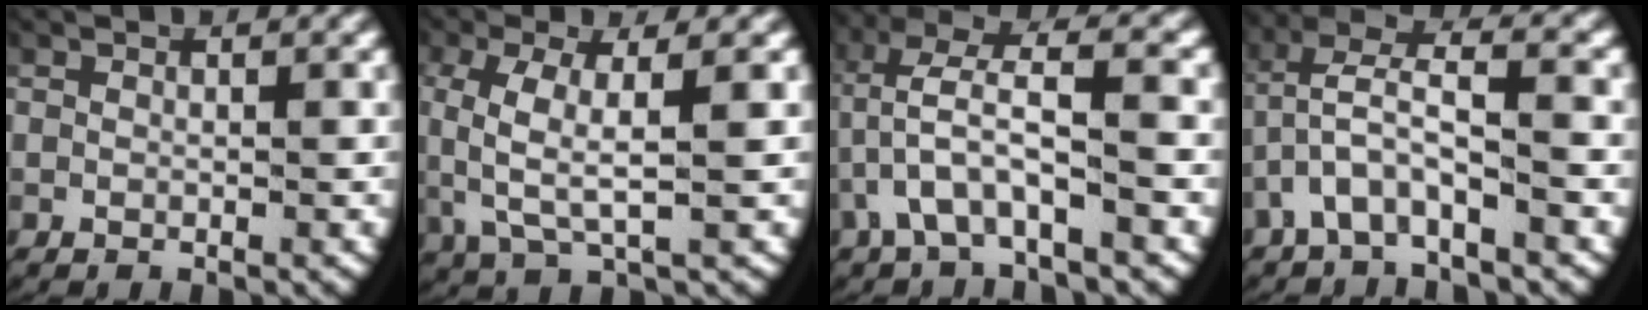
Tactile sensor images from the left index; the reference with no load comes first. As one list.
[{"total": 4.9, "force": [0.4, 1.9, 4.5], "torque": [-0.106, -0.010, 0.019]}, {"total": 5.0, "force": [0.8, 2.3, 4.3], "torque": [-0.088, 0.006, 0.014]}, {"total": 4.0, "force": [0.3, 1.9, 3.5], "torque": [-0.060, 0.001, 0.007]}]